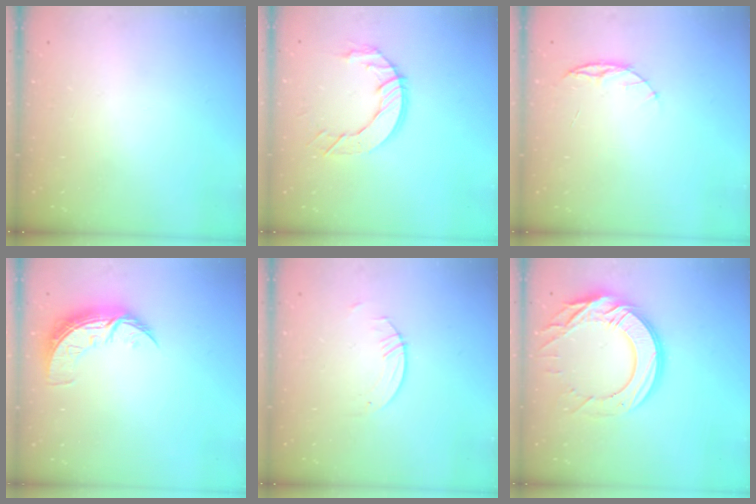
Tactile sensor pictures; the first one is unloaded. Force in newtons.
{"total": 9.1, "press": 9.1, "slide": 0.5}
{"total": 5.2, "press": 5.1, "slide": 0.6}
{"total": 9.0, "press": 9.0, "slide": 0.5}
{"total": 0.8, "press": 0.8, "slide": 0.2}
{"total": 17.9, "press": 17.8, "slide": 1.9}